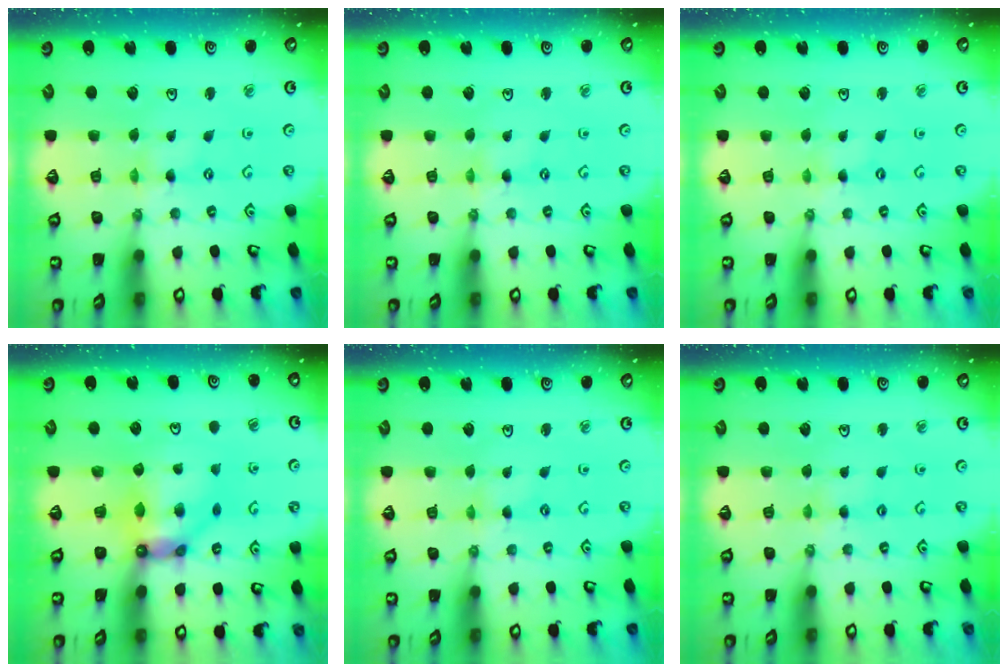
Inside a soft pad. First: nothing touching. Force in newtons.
{"total": 0.0}
{"total": 0.0}
{"total": 9.4, "press": 9.3, "slide": 0.8}
{"total": 0.0}
{"total": 3.1, "press": 3.1, "slide": 0.4}